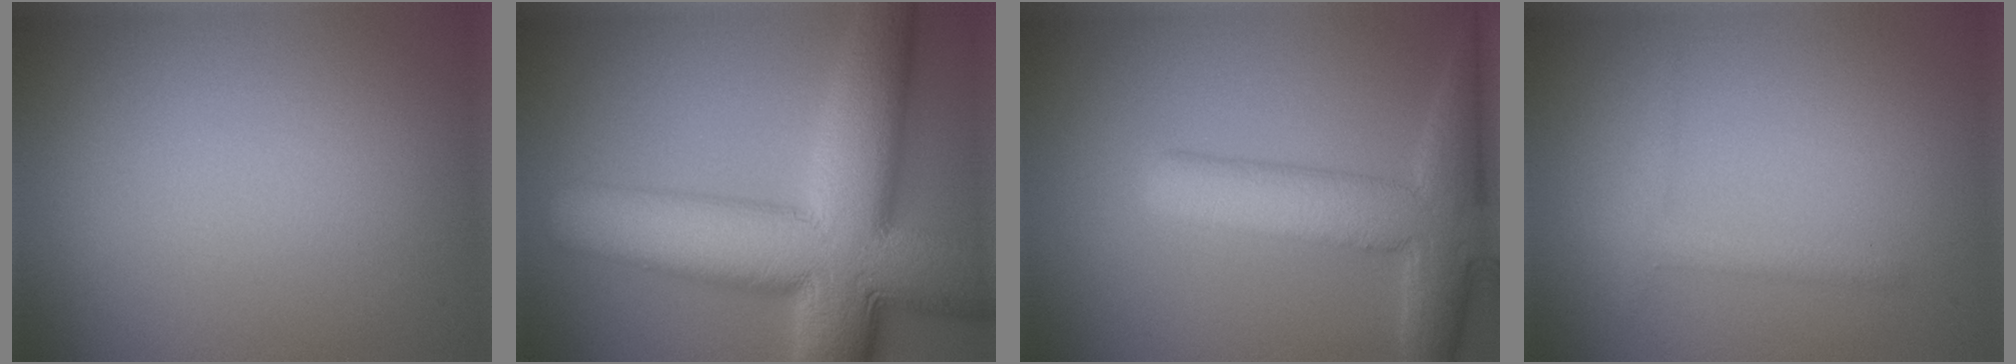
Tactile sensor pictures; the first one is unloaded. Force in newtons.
{"total": 14.6, "press": 14.6, "slide": 0.4}
{"total": 6.9, "press": 6.9, "slide": 0.4}
{"total": 1.5, "press": 1.5, "slide": 0.1}